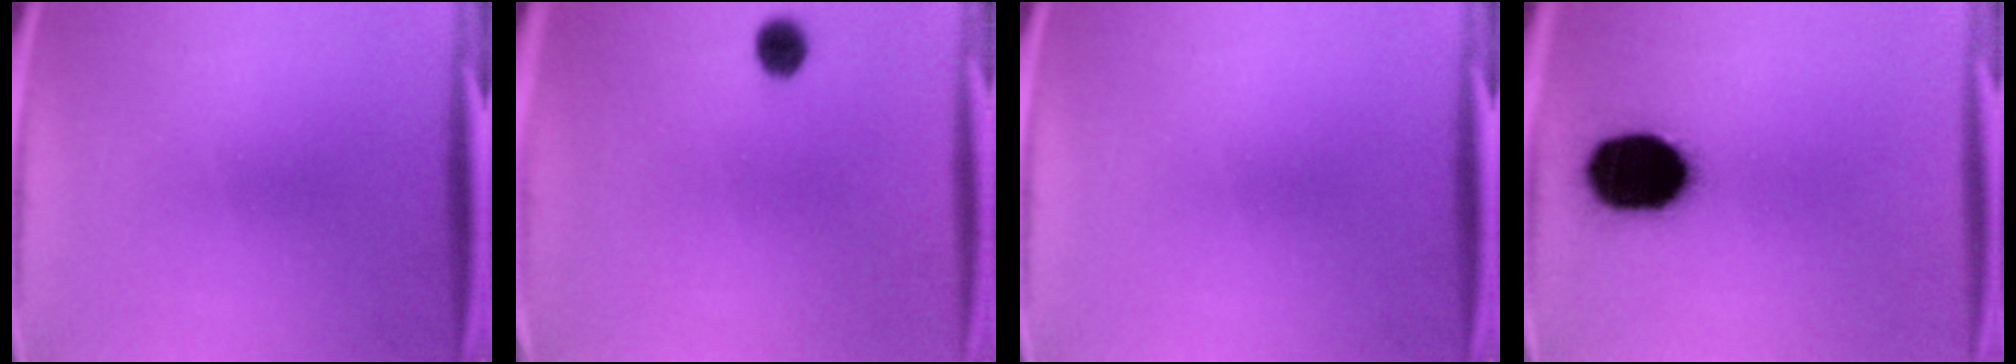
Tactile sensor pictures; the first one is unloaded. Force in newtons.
{"total": 3.4}
{"total": 0.0}
{"total": 19.0}